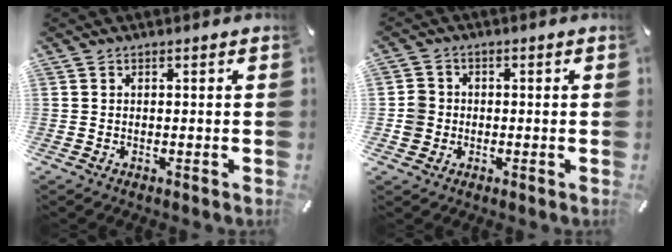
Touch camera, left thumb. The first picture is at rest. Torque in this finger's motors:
{"motor_torque": [-0.03, 0.07, -0.10, -0.05, 0.05]}